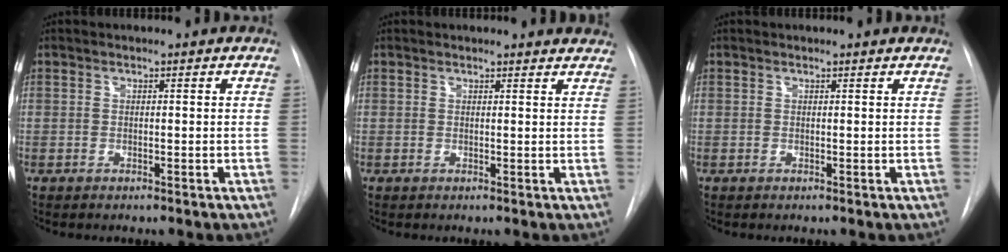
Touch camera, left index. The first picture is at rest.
{"total": 4.3, "force": [4.2, 0.8, 0.4], "torque": [0.006, -0.011, 0.023]}
{"total": 0.8, "force": [0.8, 0.1, 0.1], "torque": [-0.009, 0.003, 0.003]}